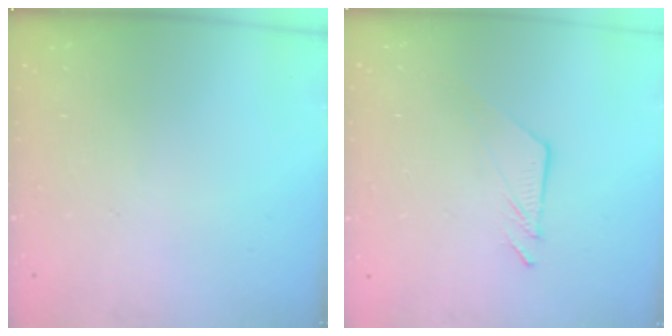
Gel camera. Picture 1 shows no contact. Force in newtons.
{"total": 7.0, "press": 7.0, "slide": 0.1}